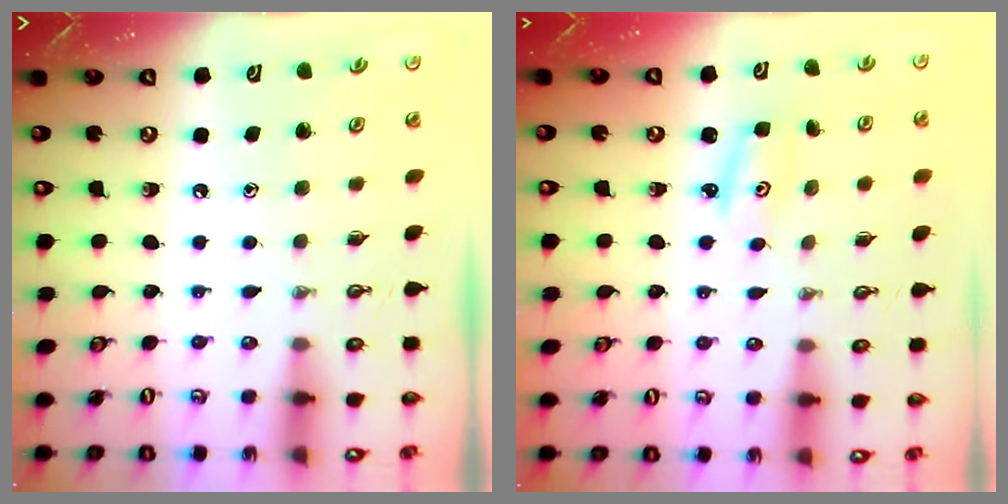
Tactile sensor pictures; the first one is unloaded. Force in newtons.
{"total": 2.6, "press": 2.6, "slide": 0.3}